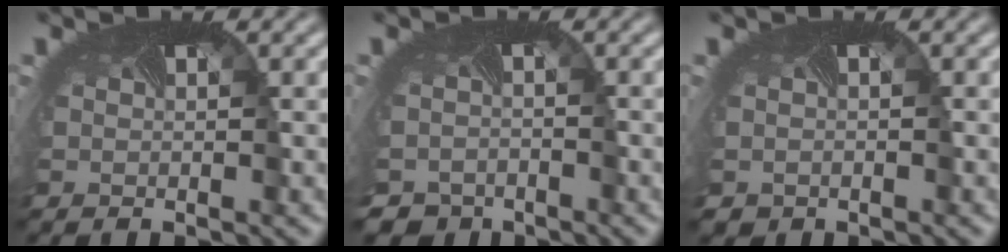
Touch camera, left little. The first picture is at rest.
{"total": 4.1, "force": [-3.4, 2.2, 0.3], "torque": [-0.006, -0.021, -0.047]}
{"total": 0.9, "force": [-0.4, 0.7, -0.1], "torque": [0.005, -0.007, -0.006]}